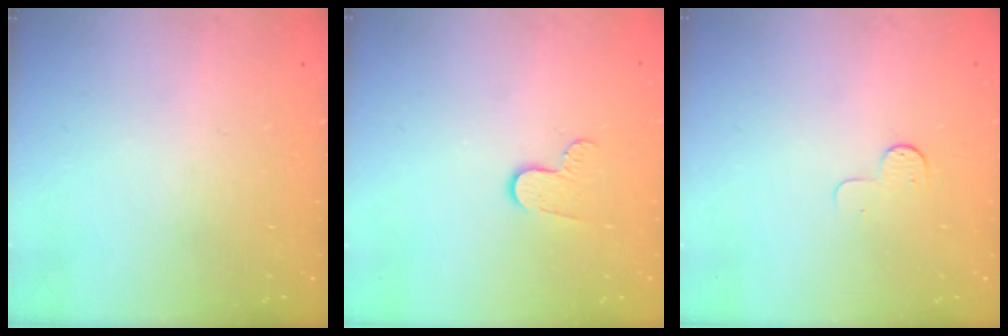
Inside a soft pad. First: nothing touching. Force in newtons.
{"total": 6.1, "press": 6.0, "slide": 0.6}
{"total": 5.0, "press": 5.0, "slide": 0.4}